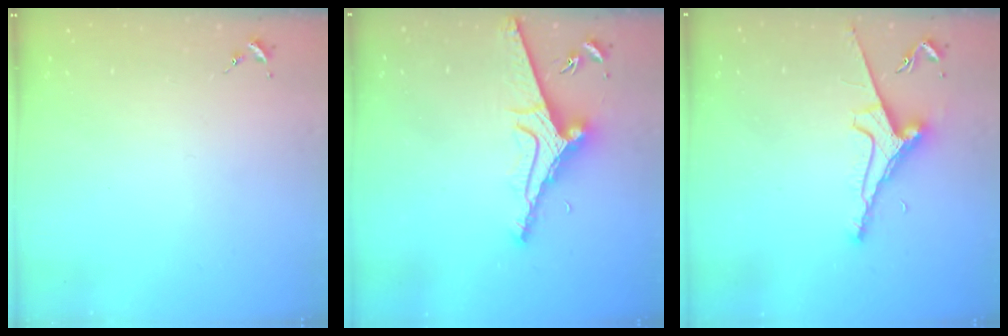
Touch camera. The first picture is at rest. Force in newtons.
{"total": 10.8, "press": 10.7, "slide": 1.4}
{"total": 8.0, "press": 7.9, "slide": 1.2}